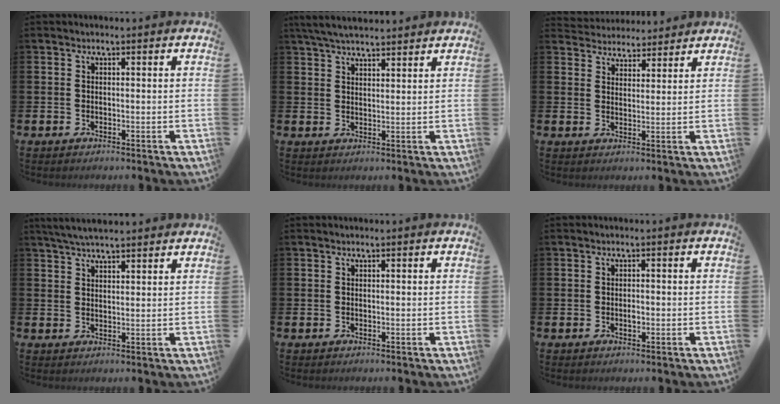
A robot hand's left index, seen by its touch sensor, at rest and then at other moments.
{"total": 4.8, "force": [4.5, 0.8, 1.4], "torque": [-0.041, -0.010, 0.084]}
{"total": 4.1, "force": [3.9, 1.0, -0.5], "torque": [-0.007, -0.022, 0.072]}
{"total": 4.4, "force": [4.1, 0.5, 1.3], "torque": [-0.038, -0.008, 0.077]}
{"total": 0.0}
{"total": 0.8, "force": [-0.2, 0.4, 0.6], "torque": [-0.004, -0.003, -0.007]}